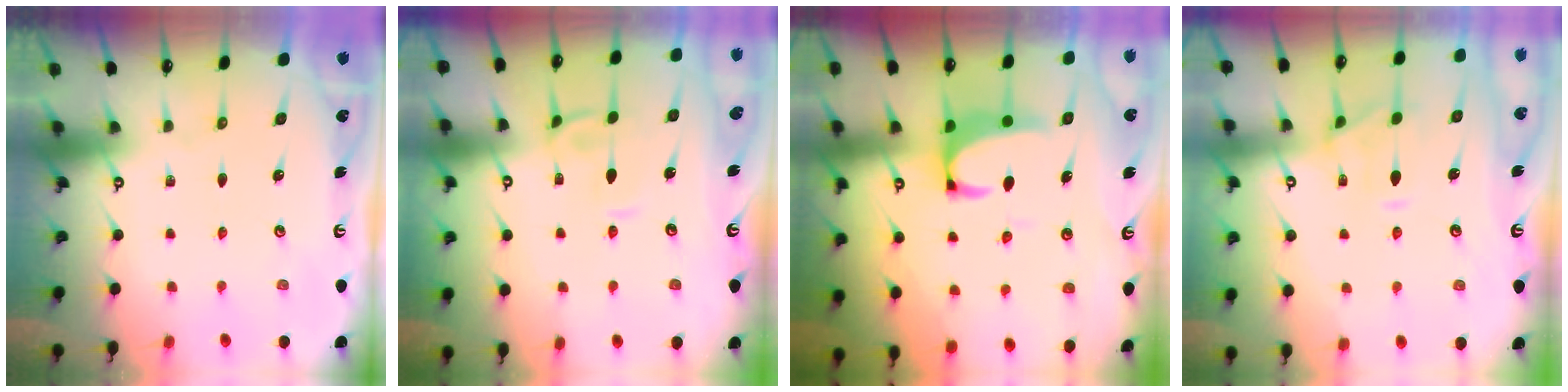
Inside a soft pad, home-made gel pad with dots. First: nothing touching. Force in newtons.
{"total": 2.7, "press": 2.6, "slide": 0.4}
{"total": 2.3, "press": 2.1, "slide": 0.9}
{"total": 2.5, "press": 2.3, "slide": 1.1}